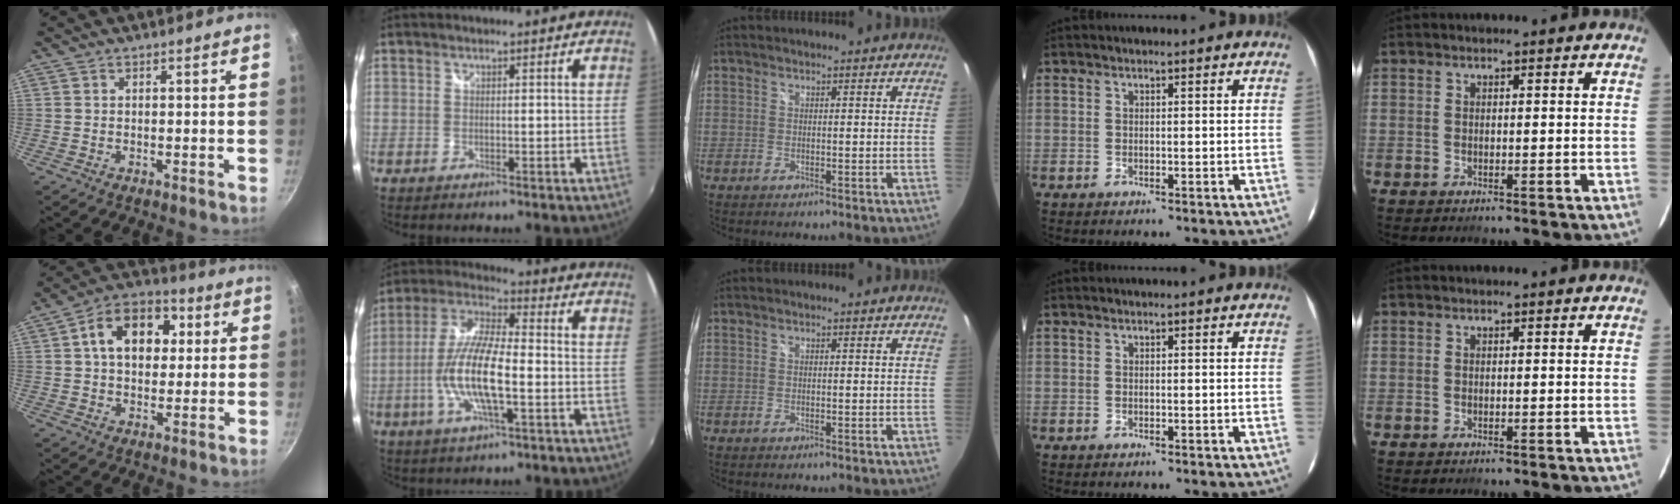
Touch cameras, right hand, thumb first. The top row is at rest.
{"thumb": {"total": 13.8, "force": [3.0, 9.6, 9.4], "torque": [-0.108, 0.016, 0.032]}, "index": {"total": 13.6, "force": [-3.3, 3.4, 12.7], "torque": [-0.260, -0.003, -0.064]}}